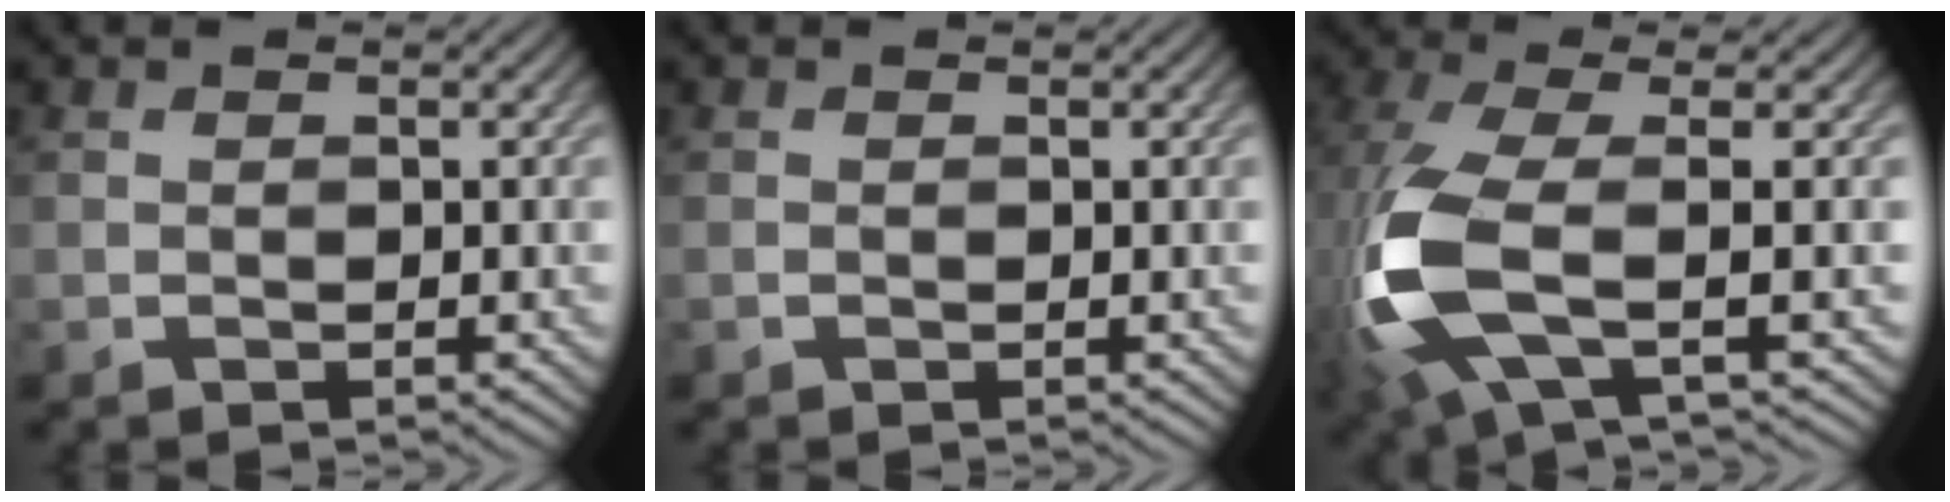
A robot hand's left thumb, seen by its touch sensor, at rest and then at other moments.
{"total": 0.0}
{"total": 11.6, "force": [-1.8, 4.0, 10.7], "torque": [-0.266, -0.016, -0.041]}